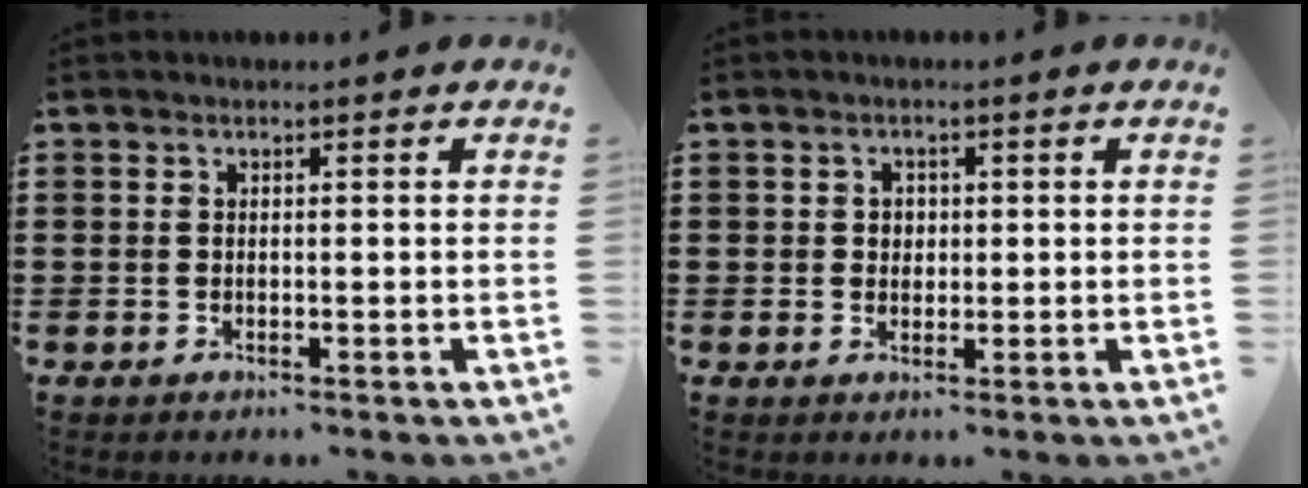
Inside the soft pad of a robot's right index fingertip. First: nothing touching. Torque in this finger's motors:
{"motor_torque": [0.32, 0.15, 0.16, 0.03]}